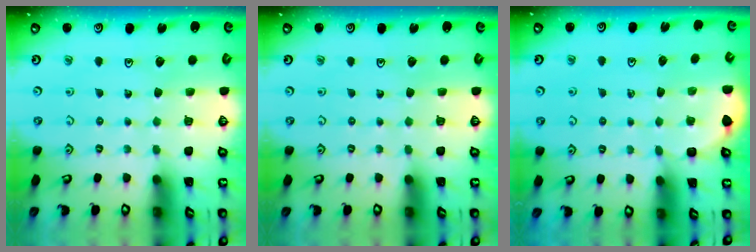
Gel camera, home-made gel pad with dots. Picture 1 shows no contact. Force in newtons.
{"total": 0.0}
{"total": 3.0, "press": 2.9, "slide": 0.9}